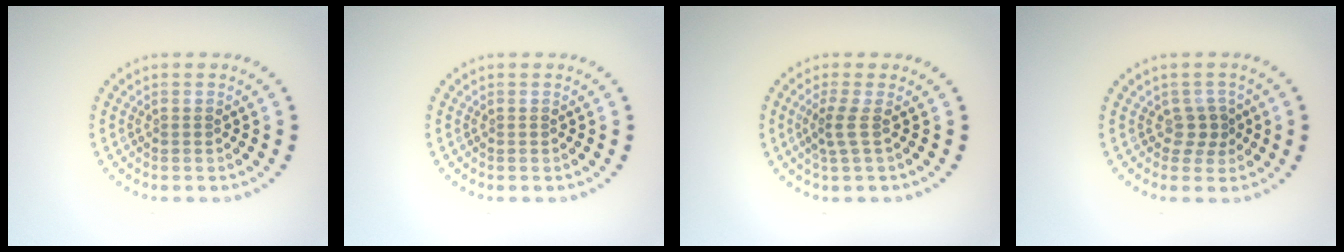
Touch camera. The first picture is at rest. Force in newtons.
{"total": 0.0}
{"total": 2.0, "press": 1.3, "slide": 1.4}
{"total": 1.5, "press": 1.2, "slide": 0.9}